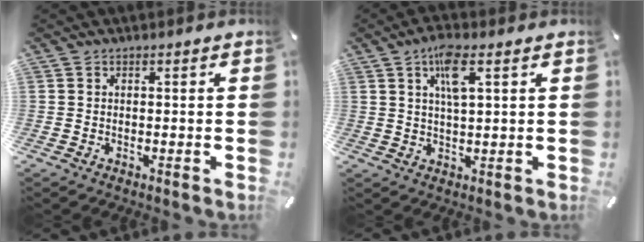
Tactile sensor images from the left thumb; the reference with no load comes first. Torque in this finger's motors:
{"motor_torque": [1.35, 1.35, 0.94, -0.97, 0.35]}